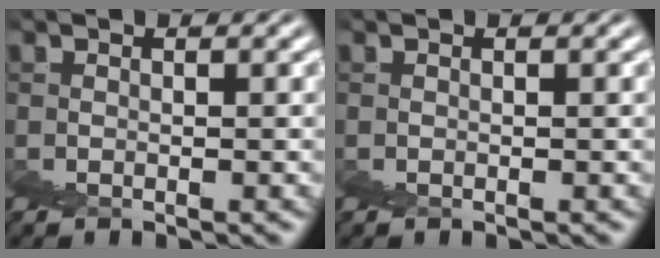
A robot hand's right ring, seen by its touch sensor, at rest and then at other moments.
{"total": 0.0}